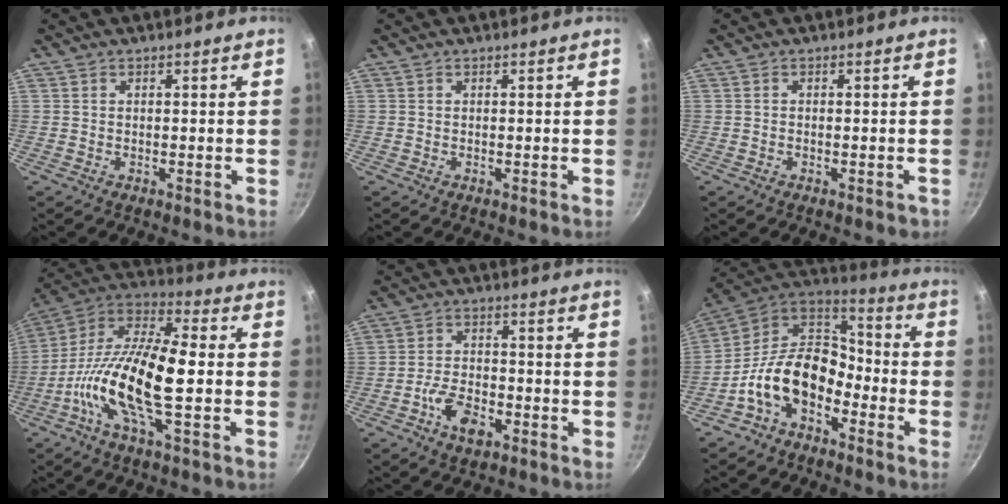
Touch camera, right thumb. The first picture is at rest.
{"total": 0.0}
{"total": 1.3, "force": [-0.8, 0.6, 0.7], "torque": [-0.010, 0.013, -0.005]}
{"total": 19.1, "force": [-3.3, 6.4, 17.7], "torque": [-0.335, 0.036, -0.086]}
{"total": 6.9, "force": [-3.3, 3.7, 4.8], "torque": [-0.084, 0.024, -0.063]}
{"total": 16.0, "force": [-6.4, 10.5, 10.3], "torque": [-0.154, 0.070, -0.142]}